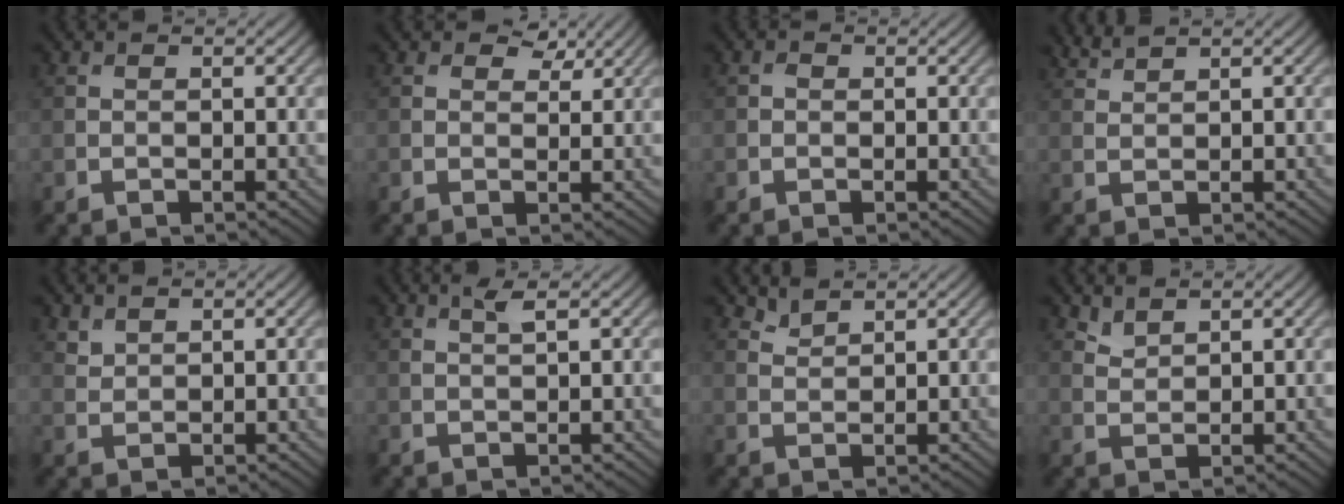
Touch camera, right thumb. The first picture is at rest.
{"total": 2.8, "force": [1.9, 1.5, 1.4], "torque": [-0.019, -0.004, 0.031]}
{"total": 0.5, "force": [0.1, 0.5, 0.2], "torque": [-0.001, -0.003, -0.002]}
{"total": 1.7, "force": [1.6, 0.1, 0.6], "torque": [-0.020, 0.005, 0.040]}
{"total": 1.6, "force": [1.4, 0.7, 0.5], "torque": [-0.016, -0.001, 0.035]}
{"total": 1.6, "force": [1.0, 0.1, 1.3], "torque": [-0.033, 0.004, 0.020]}
{"total": 1.7, "force": [1.6, 0.3, 0.4], "torque": [-0.017, -0.003, 0.040]}
{"total": 1.9, "force": [1.8, 0.6, 0.6], "torque": [-0.020, -0.003, 0.043]}